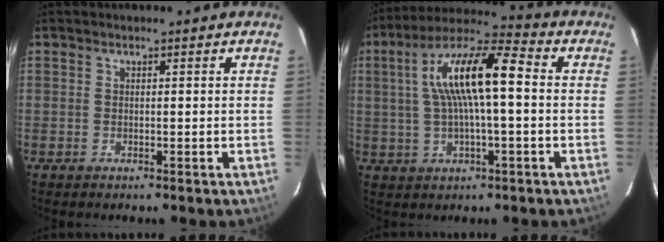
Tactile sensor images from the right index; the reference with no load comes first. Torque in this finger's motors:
{"motor_torque": [0.54, -0.05, 0.82, 0.21]}